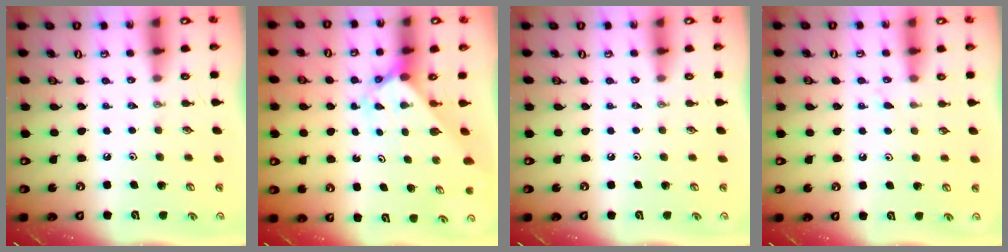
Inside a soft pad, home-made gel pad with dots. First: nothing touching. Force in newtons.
{"total": 2.3, "press": 2.3, "slide": 0.2}
{"total": 0.0}
{"total": 5.5, "press": 5.5, "slide": 0.6}